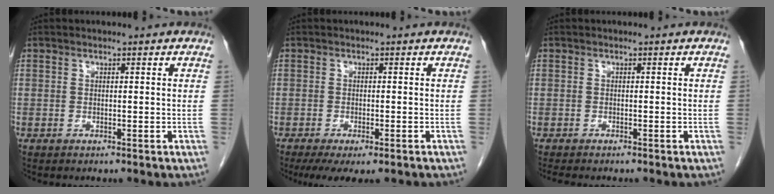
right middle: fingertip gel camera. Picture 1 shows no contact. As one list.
[{"total": 7.2, "force": [-5.4, 1.9, 4.4], "torque": [-0.059, -0.014, -0.079]}, {"total": 3.8, "force": [-3.3, 0.8, 1.8], "torque": [-0.024, -0.009, -0.046]}]